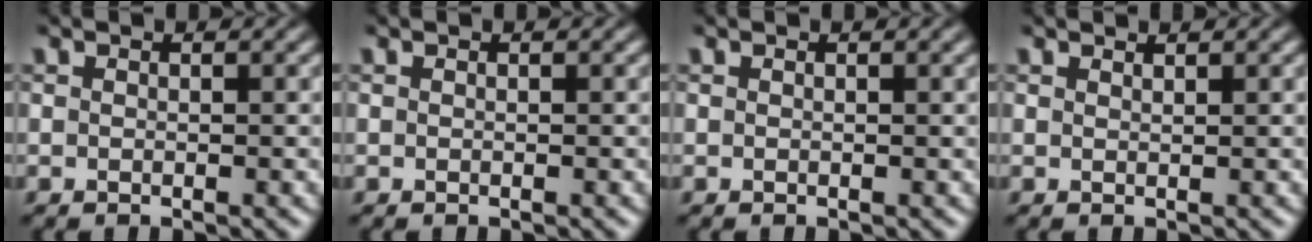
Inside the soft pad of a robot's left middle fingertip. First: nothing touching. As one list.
[{"total": 0.0}, {"total": 0.8, "force": [0.4, 0.2, 0.6], "torque": [-0.006, 0.004, 0.006]}, {"total": 0.7, "force": [0.7, 0.0, 0.1], "torque": [0.001, 0.000, 0.013]}]